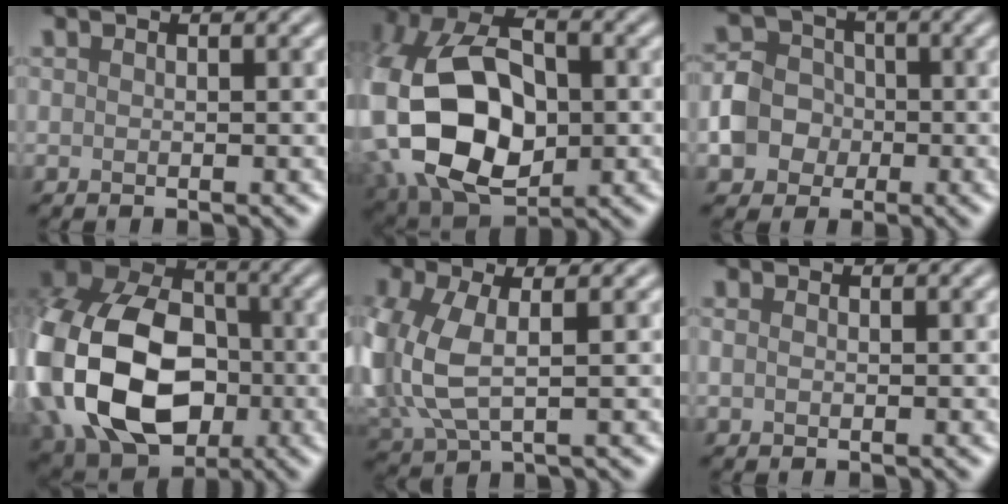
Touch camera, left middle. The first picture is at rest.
{"total": 16.9, "force": [-0.9, 12.2, 11.7], "torque": [-0.264, -0.033, 0.005]}
{"total": 6.1, "force": [-1.6, 5.4, 2.4], "torque": [-0.029, -0.001, -0.046]}
{"total": 19.5, "force": [-3.7, 14.8, 12.2], "torque": [-0.291, -0.019, -0.078]}
{"total": 7.8, "force": [0.1, 4.4, 6.4], "torque": [-0.183, -0.003, 0.003]}
{"total": 1.0, "force": [0.0, 0.8, 0.5], "torque": [-0.009, 0.000, -0.002]}